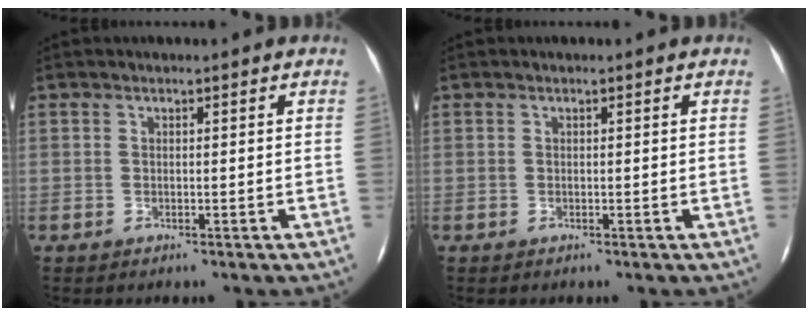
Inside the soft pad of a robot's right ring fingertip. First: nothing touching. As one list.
[{"total": 0.0}]